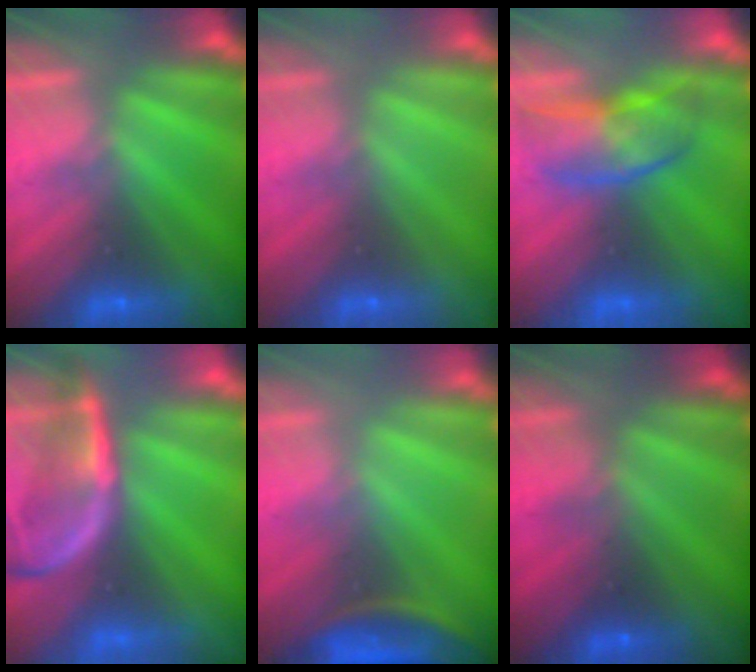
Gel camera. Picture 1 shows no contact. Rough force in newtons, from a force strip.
{"total": 2.9}
{"total": 2.7}
{"total": 2.3}
{"total": 3.6}
{"total": 2.9}